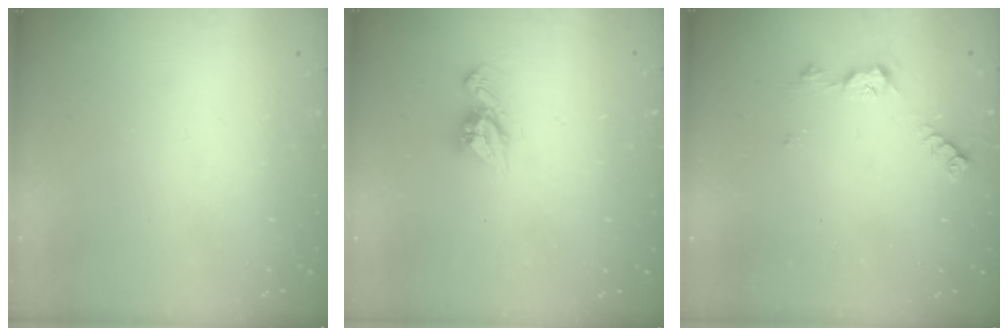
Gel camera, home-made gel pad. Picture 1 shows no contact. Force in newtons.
{"total": 7.8, "press": 7.8, "slide": 0.6}
{"total": 5.5, "press": 5.4, "slide": 0.6}